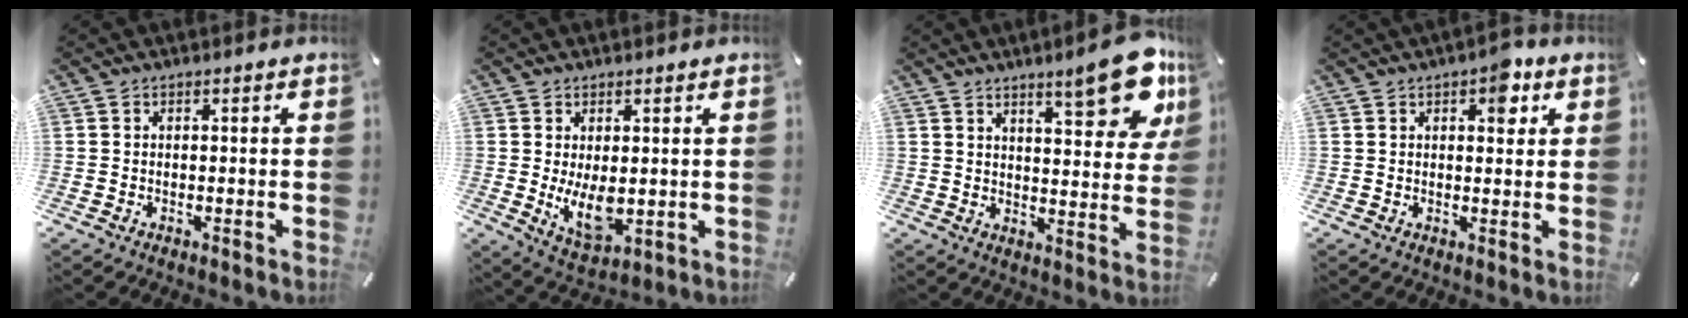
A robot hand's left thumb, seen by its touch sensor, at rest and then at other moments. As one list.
[{"total": 8.9, "force": [0.0, 4.4, 7.7], "torque": [-0.139, -0.022, 0.003]}, {"total": 15.2, "force": [9.2, 5.1, 10.9], "torque": [-0.138, -0.057, 0.145]}, {"total": 5.8, "force": [2.8, 3.1, 4.0], "torque": [-0.030, -0.012, 0.038]}]